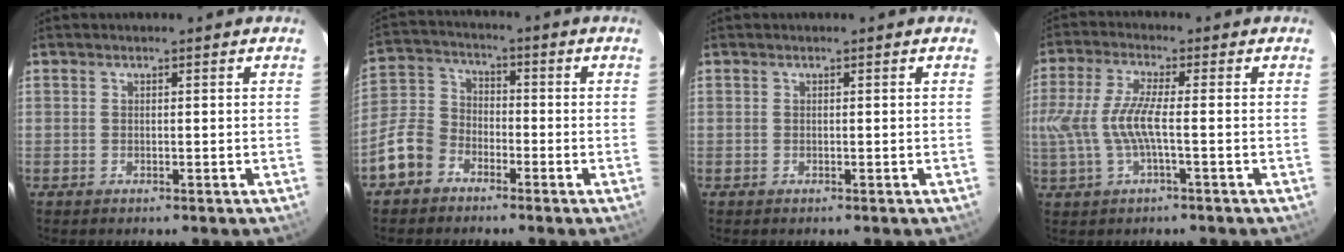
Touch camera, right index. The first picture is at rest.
{"total": 9.3, "force": [-5.6, 6.7, 3.2], "torque": [-0.078, 0.030, -0.111]}
{"total": 0.0}
{"total": 8.1, "force": [-1.1, 1.2, 7.9], "torque": [-0.172, -0.003, -0.015]}